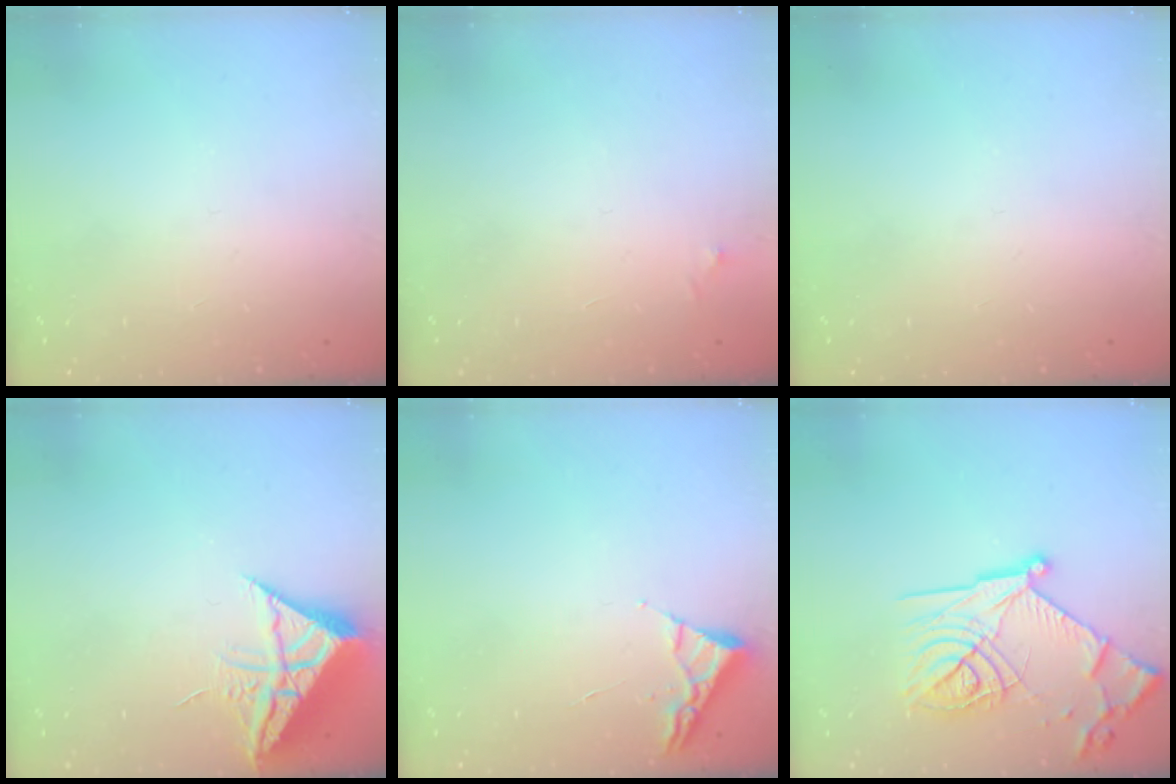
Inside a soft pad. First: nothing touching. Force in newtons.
{"total": 3.3, "press": 3.2, "slide": 0.5}
{"total": 0.0}
{"total": 10.4, "press": 10.3, "slide": 1.1}
{"total": 3.1, "press": 3.0, "slide": 0.4}
{"total": 21.2, "press": 21.2, "slide": 1.8}